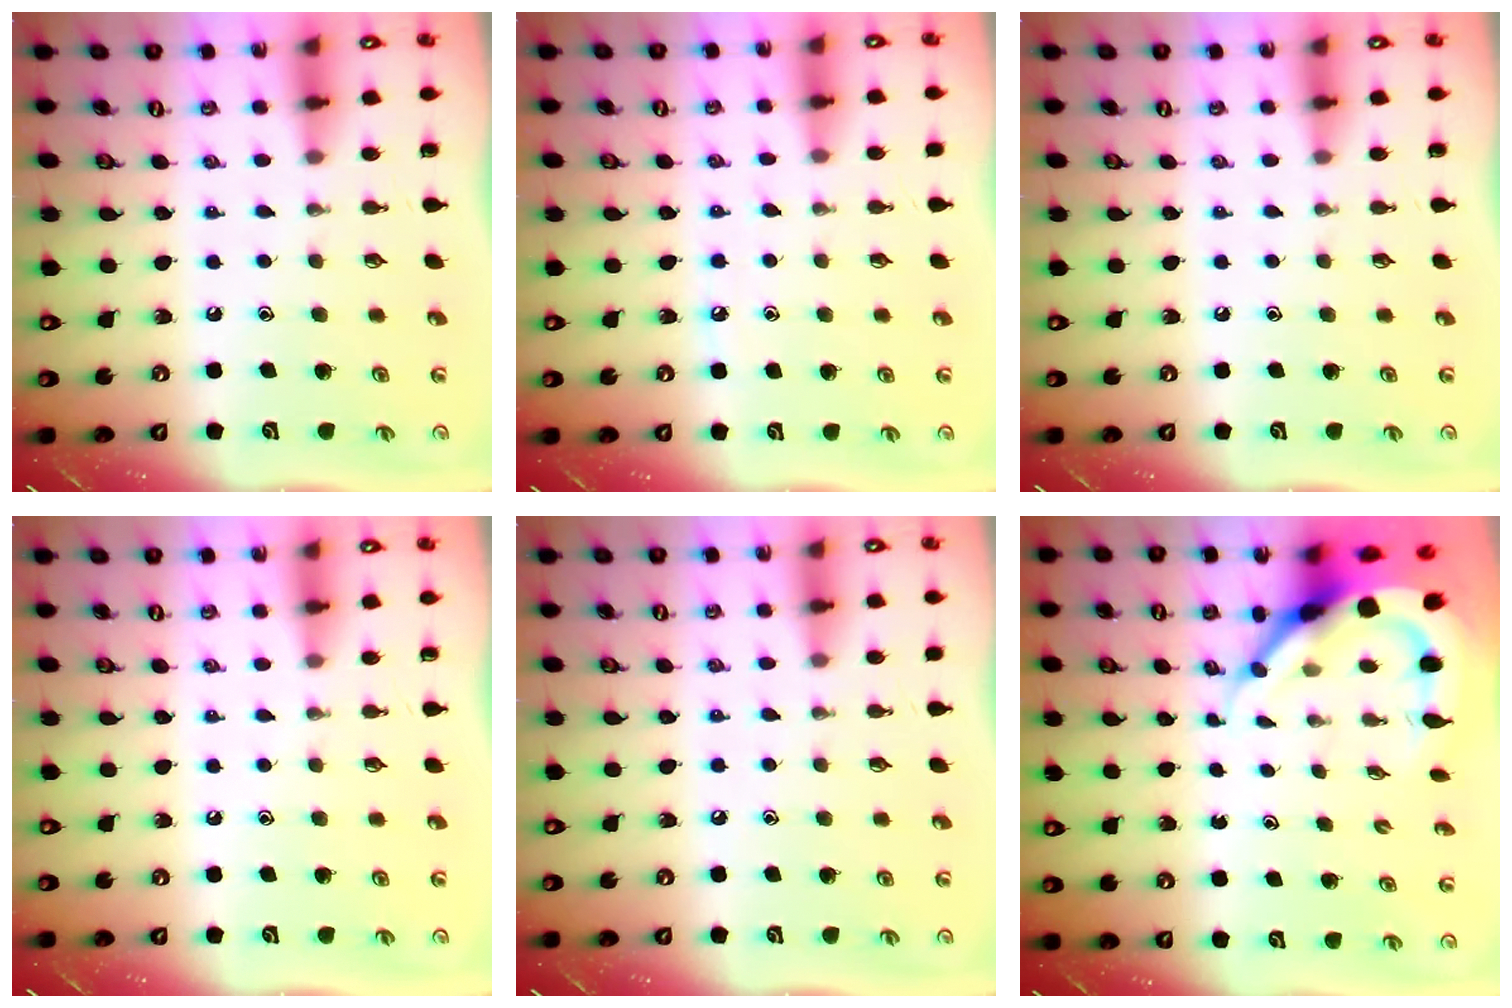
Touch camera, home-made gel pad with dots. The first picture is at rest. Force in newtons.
{"total": 5.2, "press": 5.2, "slide": 0.6}
{"total": 0.0}
{"total": 0.0}
{"total": 2.6, "press": 2.6, "slide": 0.3}
{"total": 10.9, "press": 10.8, "slide": 1.2}